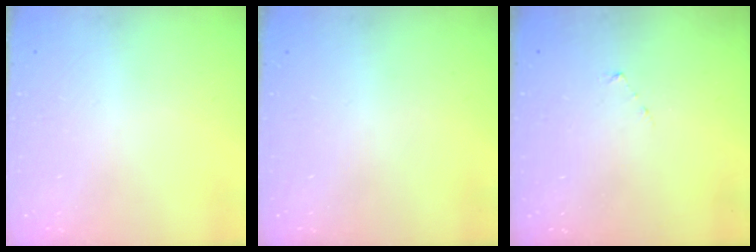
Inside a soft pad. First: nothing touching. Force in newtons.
{"total": 0.0}
{"total": 2.7, "press": 2.7, "slide": 0.3}